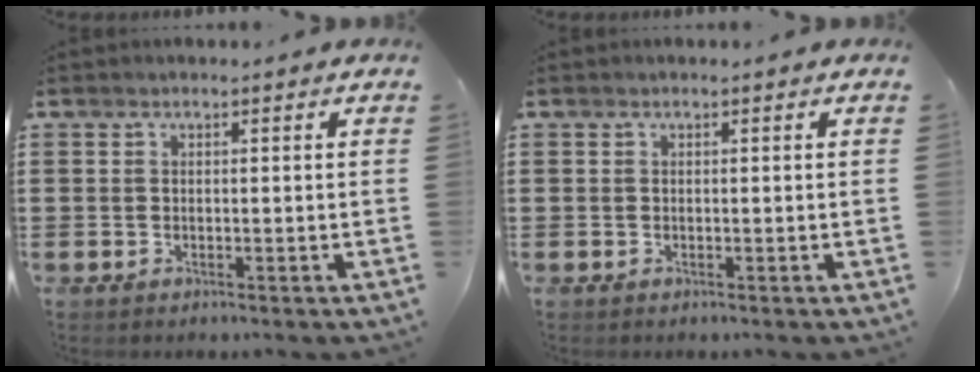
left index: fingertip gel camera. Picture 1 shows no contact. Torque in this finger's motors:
{"motor_torque": [0.00, 0.00, 0.00, 0.00]}